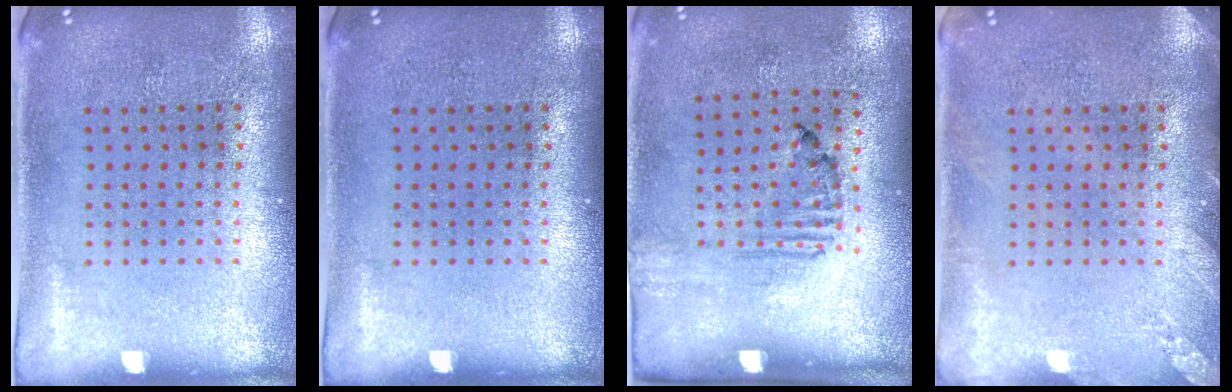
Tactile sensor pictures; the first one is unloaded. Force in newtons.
{"total": 0.0}
{"total": 1.7, "press": 1.0, "slide": 1.4}
{"total": 1.4, "press": 1.4, "slide": 0.2}